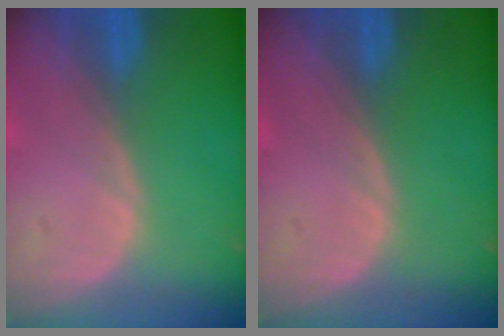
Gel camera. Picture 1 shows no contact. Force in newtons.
{"total": 0.0}